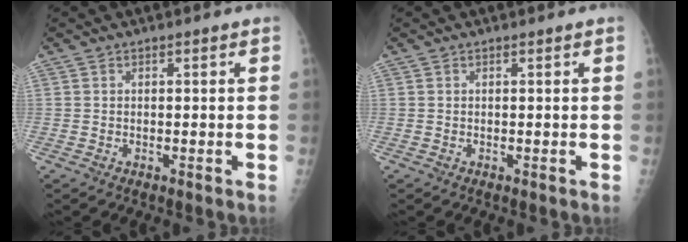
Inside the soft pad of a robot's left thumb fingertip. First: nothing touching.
{"total": 0.0}